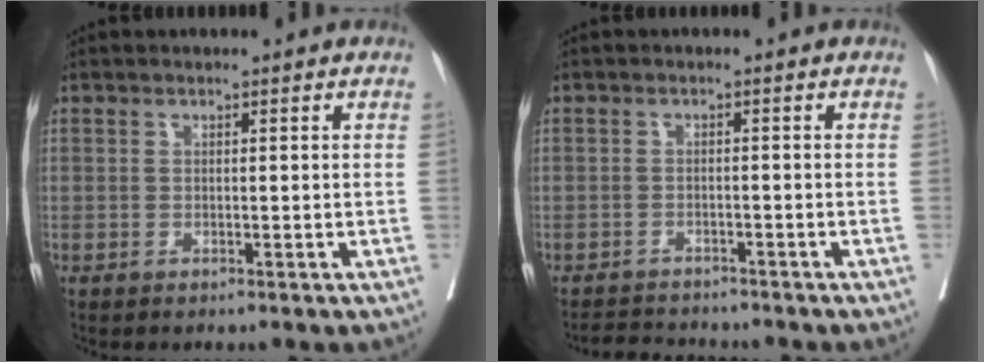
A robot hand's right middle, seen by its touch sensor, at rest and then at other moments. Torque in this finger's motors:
{"motor_torque": [0.04, -0.13, -0.12, -0.06]}